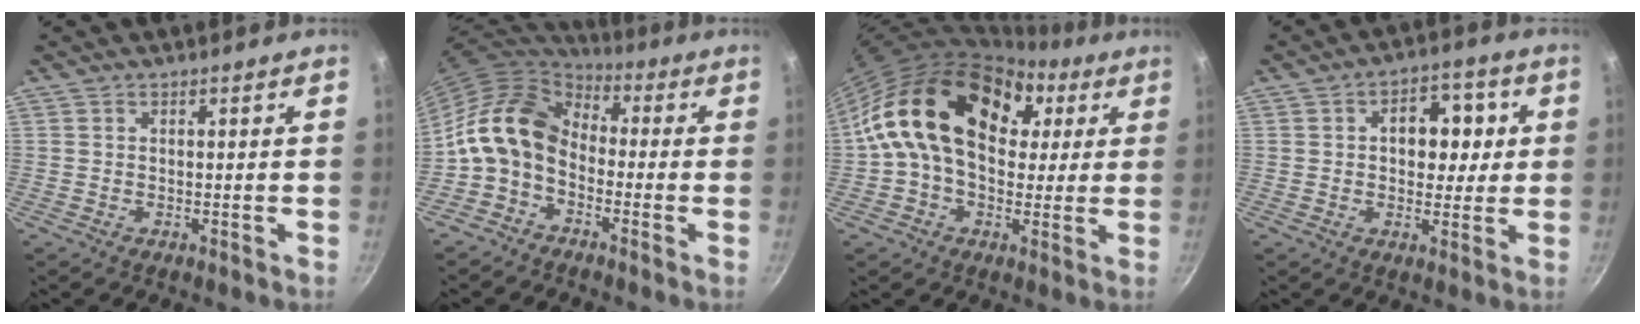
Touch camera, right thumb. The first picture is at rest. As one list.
[{"total": 12.7, "force": [-2.0, 9.4, 8.3], "torque": [-0.129, 0.044, -0.059]}, {"total": 21.8, "force": [5.2, 15.0, 15.0], "torque": [-0.228, 0.027, 0.068]}, {"total": 9.4, "force": [1.6, 6.6, 6.5], "torque": [-0.048, 0.007, 0.015]}]